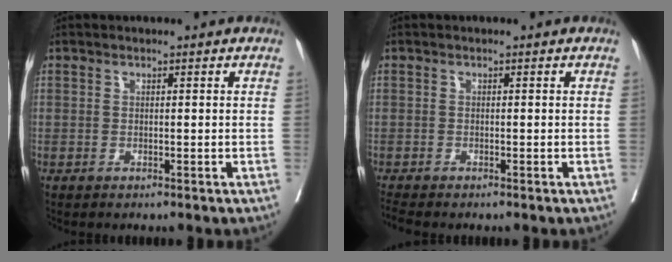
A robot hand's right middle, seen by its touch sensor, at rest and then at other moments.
{"total": 1.7, "force": [-1.7, -0.1, 0.4], "torque": [-0.013, -0.008, -0.033]}